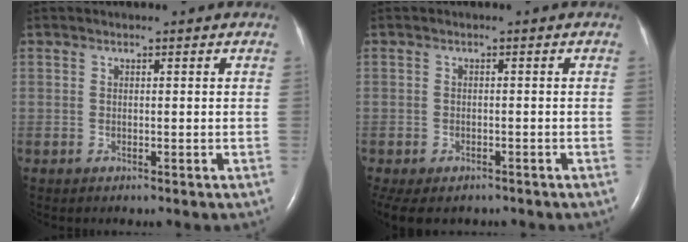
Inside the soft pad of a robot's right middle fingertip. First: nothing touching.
{"total": 9.0, "force": [-6.3, 5.0, 4.0], "torque": [-0.094, -0.012, -0.081]}